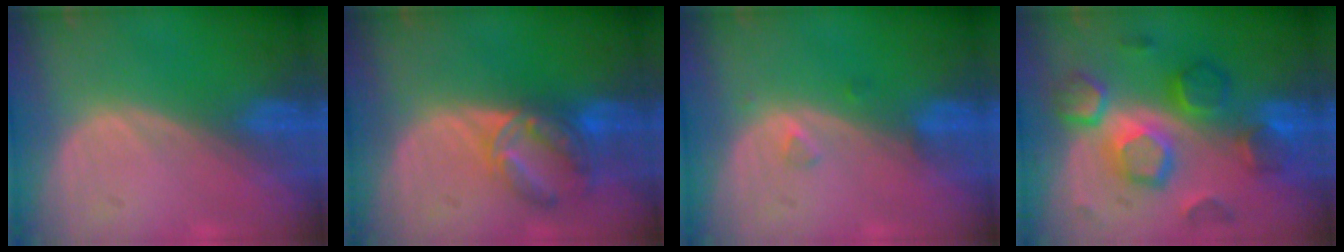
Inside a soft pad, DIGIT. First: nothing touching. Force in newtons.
{"total": 7.3, "press": 6.0, "slide": 4.1}
{"total": 1.2, "press": 1.2, "slide": 0.1}
{"total": 9.8, "press": 9.8, "slide": 0.6}